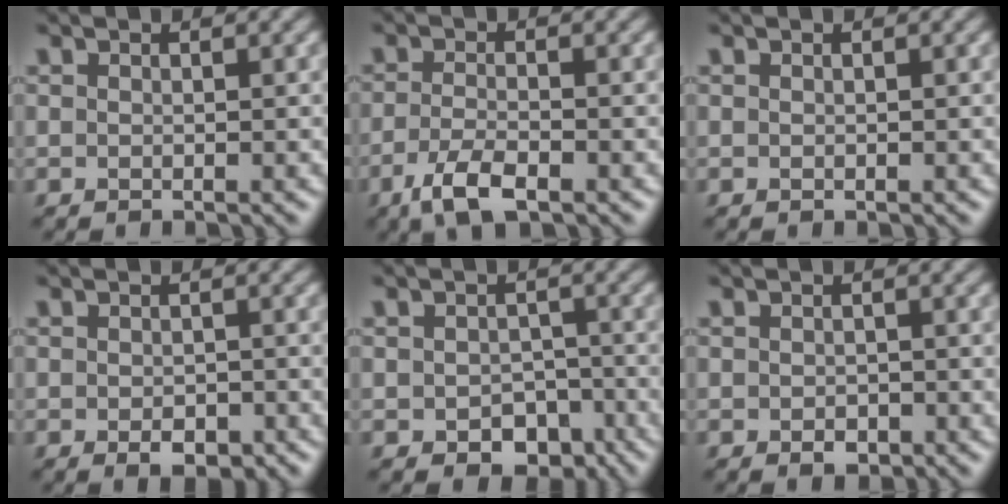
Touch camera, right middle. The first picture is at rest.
{"total": 3.7, "force": [-2.1, 1.2, 2.8], "torque": [-0.063, -0.007, -0.044]}
{"total": 0.0}
{"total": 2.2, "force": [-1.0, 1.2, 1.6], "torque": [-0.024, -0.005, -0.012]}
{"total": 4.1, "force": [-1.9, 2.8, 2.2], "torque": [-0.026, -0.011, -0.026]}
{"total": 1.2, "force": [-0.5, 0.8, 0.7], "torque": [-0.011, -0.003, -0.008]}